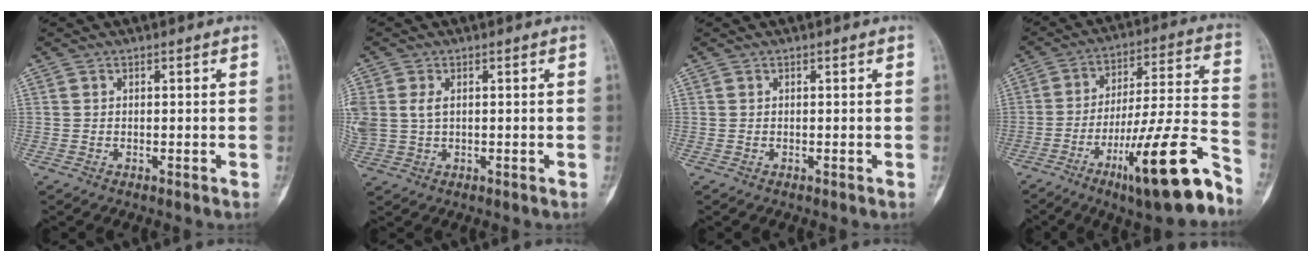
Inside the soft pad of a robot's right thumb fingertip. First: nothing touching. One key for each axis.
{"total": 6.1, "fx": 0.8, "fy": 4.2, "fz": 4.3, "tx": -0.114, "ty": 0.008, "tz": 0.022}
{"total": 0.0}
{"total": 21.1, "fx": -12.3, "fy": 3.0, "fz": 16.9, "tx": -0.264, "ty": 0.068, "tz": -0.194}